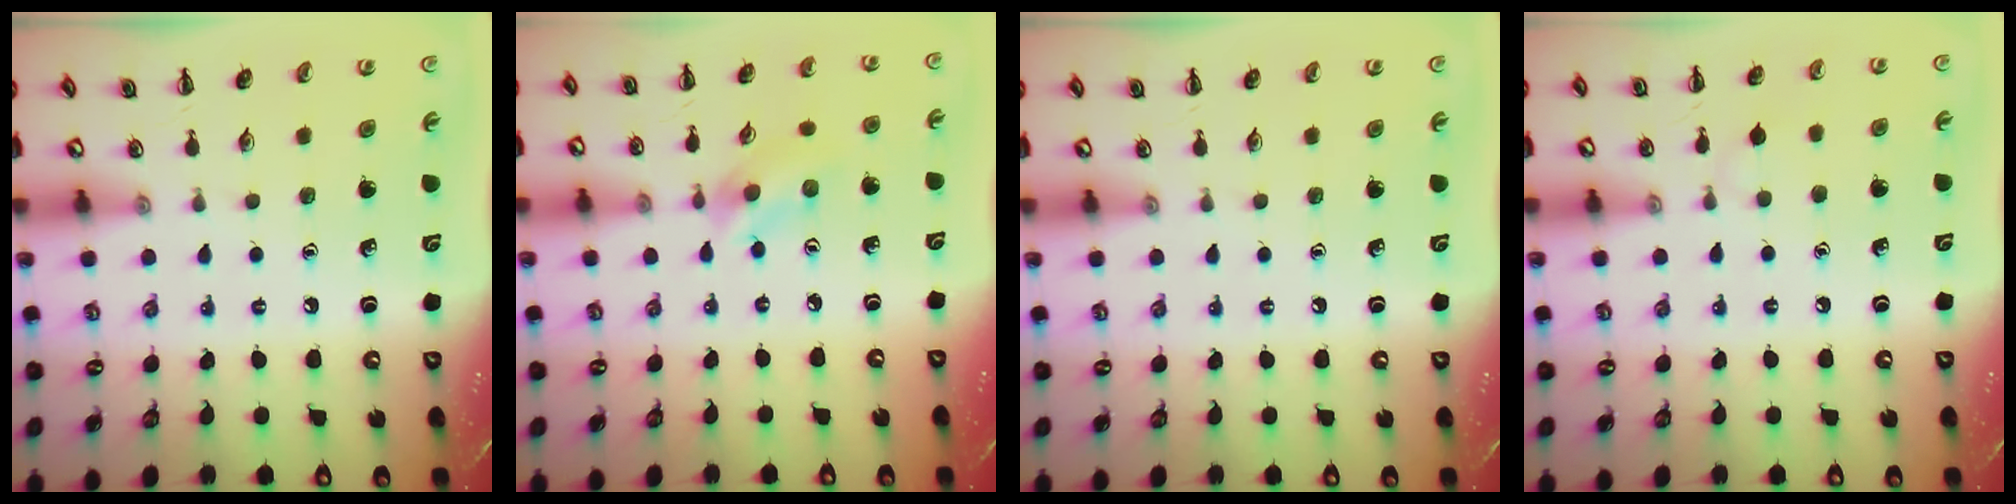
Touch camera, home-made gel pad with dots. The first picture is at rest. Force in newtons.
{"total": 4.1, "press": 4.0, "slide": 0.6}
{"total": 0.0}
{"total": 3.7, "press": 3.4, "slide": 1.5}